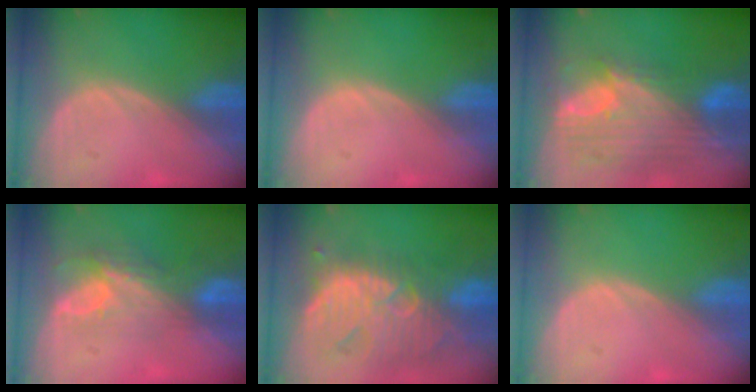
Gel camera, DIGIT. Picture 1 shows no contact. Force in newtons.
{"total": 0.0}
{"total": 12.1, "press": 10.2, "slide": 6.4}
{"total": 7.9, "press": 6.8, "slide": 3.9}
{"total": 12.8, "press": 11.2, "slide": 6.2}
{"total": 0.0}